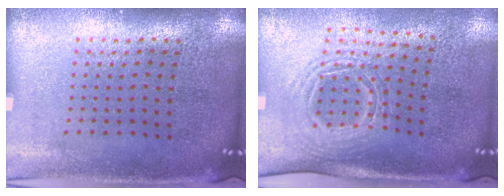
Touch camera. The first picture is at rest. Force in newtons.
{"total": 1.6, "press": 1.3, "slide": 1.0}